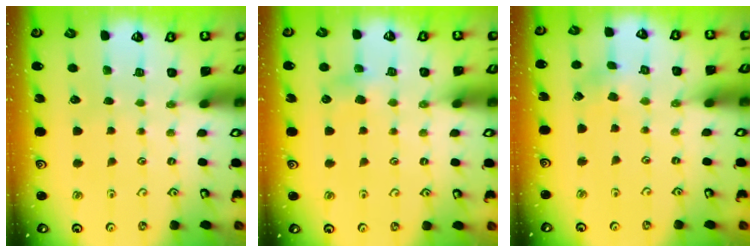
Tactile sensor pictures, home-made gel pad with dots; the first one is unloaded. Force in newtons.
{"total": 5.3, "press": 5.3, "slide": 0.5}
{"total": 1.2, "press": 1.2, "slide": 0.1}